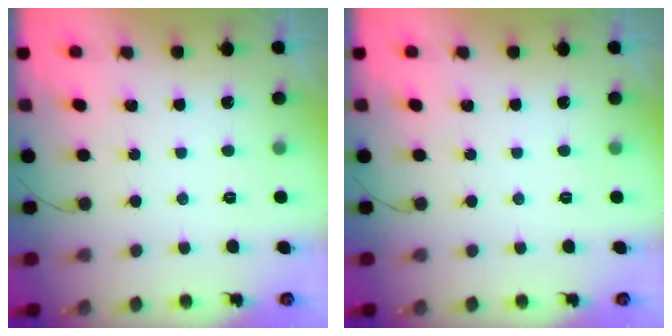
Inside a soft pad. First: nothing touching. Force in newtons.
{"total": 0.0}